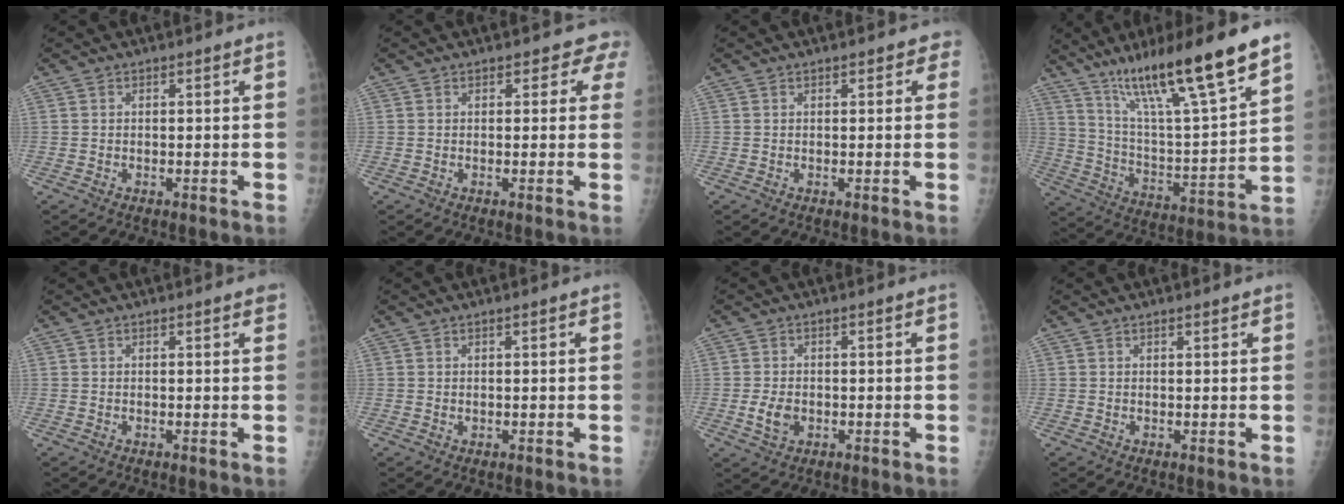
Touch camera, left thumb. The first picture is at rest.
{"total": 2.9, "force": [2.3, 1.8, 0.3], "torque": [0.031, -0.009, 0.004]}
{"total": 1.8, "force": [1.1, 1.1, 0.9], "torque": [0.012, 0.001, 0.006]}
{"total": 22.9, "force": [15.6, 2.5, 16.6], "torque": [-0.265, -0.061, 0.271]}
{"total": 1.3, "force": [0.8, 0.4, 0.9], "torque": [-0.011, 0.000, 0.006]}
{"total": 0.5, "force": [0.2, 0.3, 0.4], "torque": [-0.002, -0.001, 0.005]}
{"total": 3.7, "force": [-0.8, 2.6, 2.5], "torque": [-0.045, -0.001, -0.012]}
{"total": 0.8, "force": [0.7, 0.2, 0.5], "torque": [-0.006, -0.002, 0.008]}